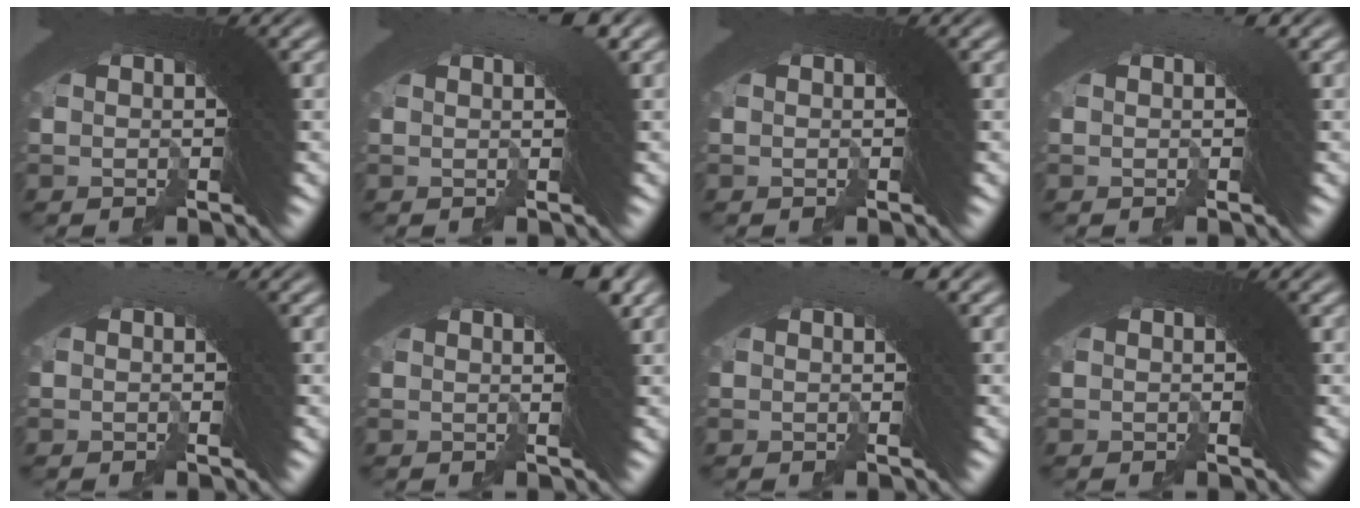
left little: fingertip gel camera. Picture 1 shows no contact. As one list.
[{"total": 2.7, "force": [1.5, 0.6, 2.2], "torque": [-0.016, 0.022, 0.013]}, {"total": 0.7, "force": [0.4, -0.6, 0.0], "torque": [0.006, 0.005, 0.008]}, {"total": 1.1, "force": [0.7, 0.3, 0.8], "torque": [-0.002, 0.015, 0.003]}, {"total": 0.5, "force": [0.3, 0.3, 0.3], "torque": [0.004, 0.013, -0.004]}, {"total": 3.7, "force": [1.7, 1.1, 3.1], "torque": [-0.025, 0.022, 0.015]}, {"total": 1.6, "force": [1.0, 0.2, 1.2], "torque": [-0.004, 0.018, 0.007]}, {"total": 1.0, "force": [0.6, -0.8, 0.0], "torque": [0.009, 0.008, 0.012]}]